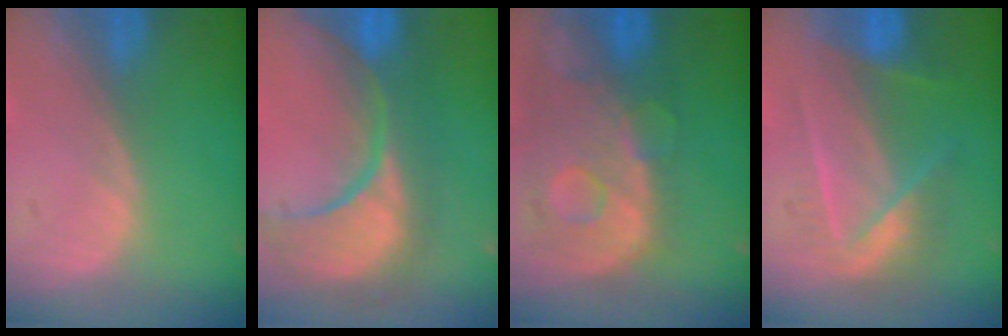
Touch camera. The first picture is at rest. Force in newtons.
{"total": 12.1, "press": 11.0, "slide": 5.1}
{"total": 12.1, "press": 10.1, "slide": 6.7}
{"total": 7.3, "press": 6.4, "slide": 3.4}